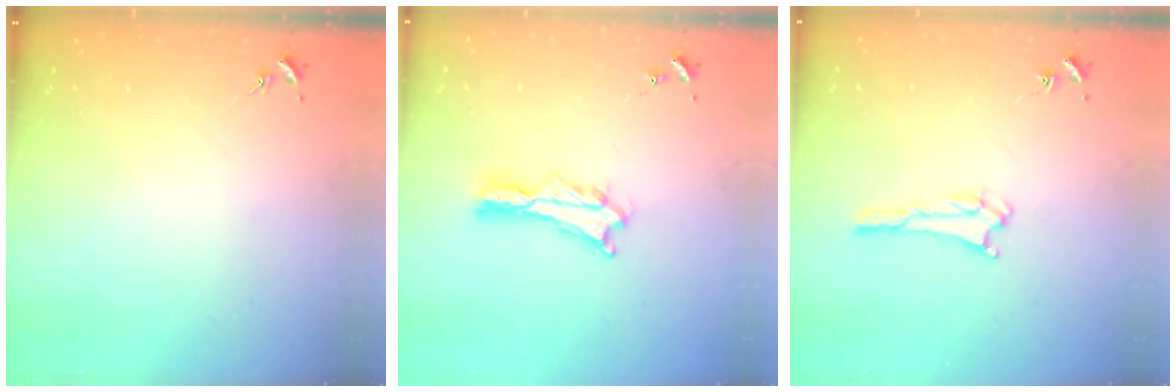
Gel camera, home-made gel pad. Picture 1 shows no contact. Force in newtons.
{"total": 2.0, "press": 2.0, "slide": 0.3}
{"total": 1.8, "press": 1.8, "slide": 0.2}